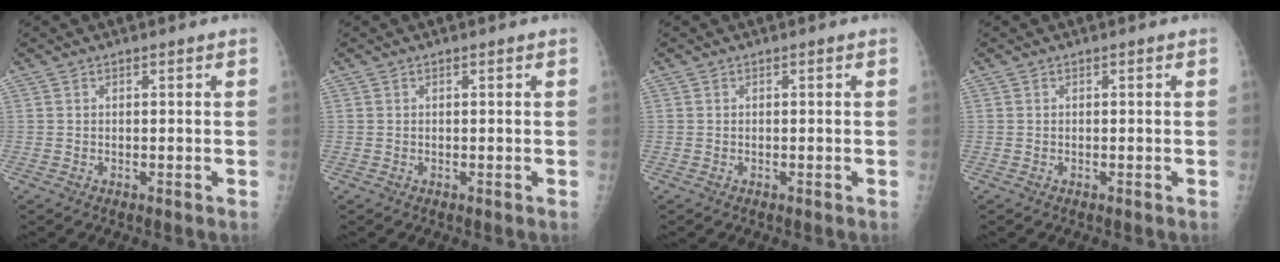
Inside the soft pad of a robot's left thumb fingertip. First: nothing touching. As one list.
[{"total": 0.0}, {"total": 0.0}, {"total": 0.0}]